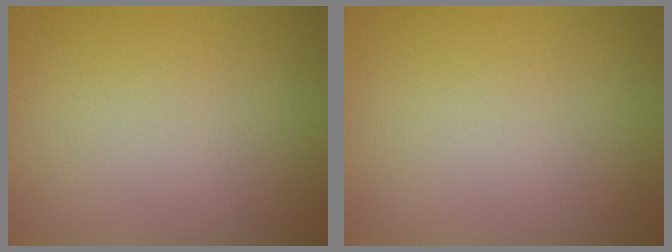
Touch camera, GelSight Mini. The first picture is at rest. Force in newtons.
{"total": 0.0}